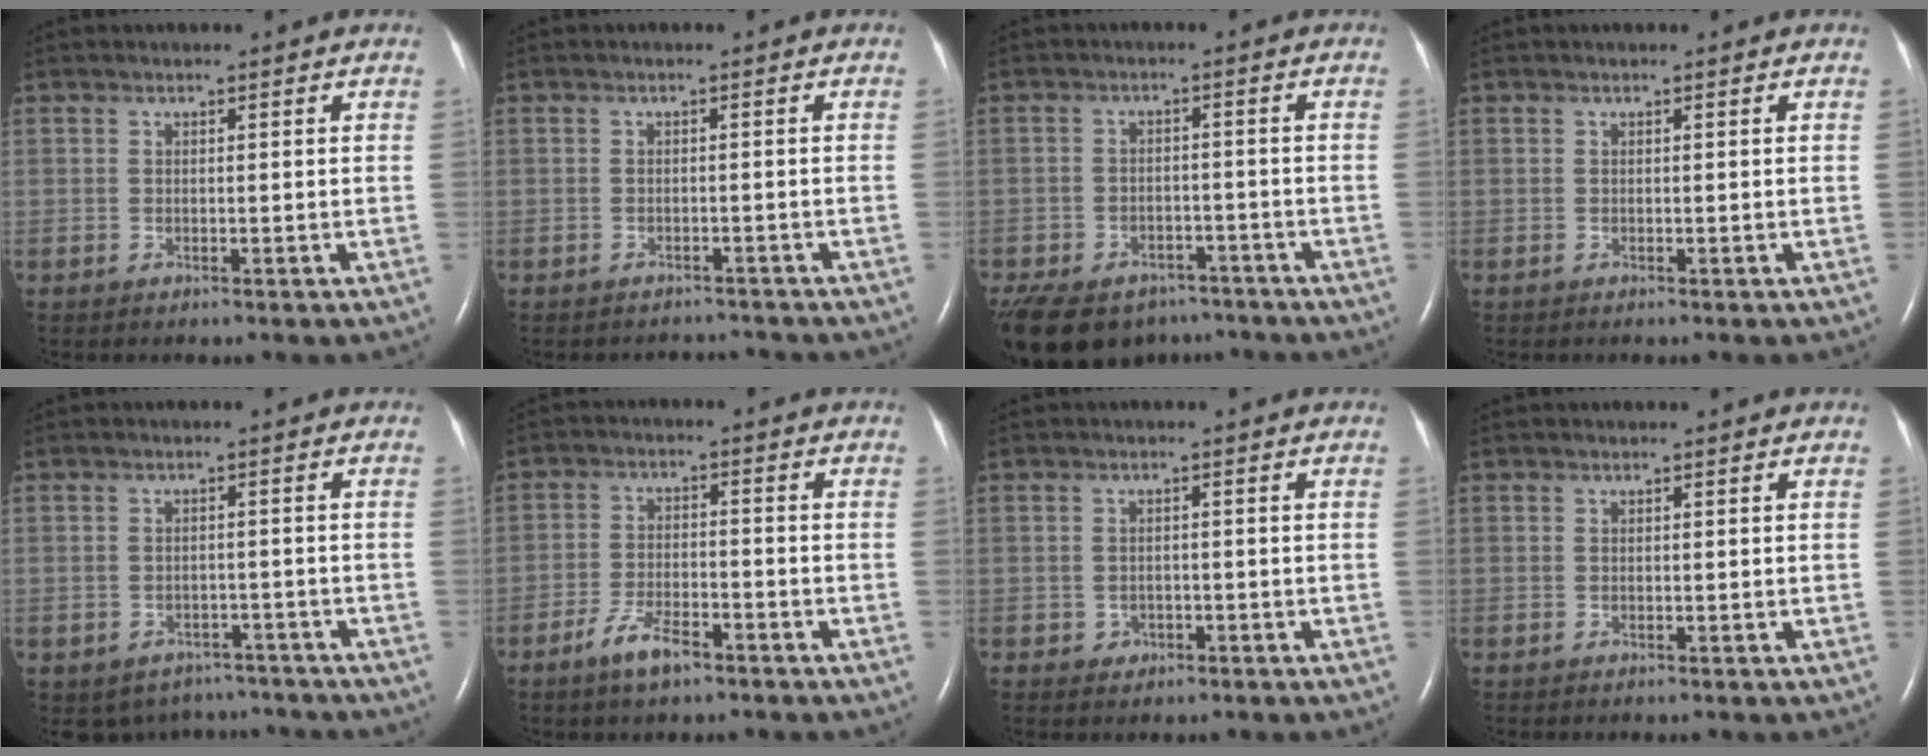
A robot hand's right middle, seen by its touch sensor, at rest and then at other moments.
{"total": 2.5, "force": [-2.4, 0.5, -0.6], "torque": [0.009, -0.005, -0.034]}
{"total": 20.7, "force": [-13.9, 13.0, 8.3], "torque": [-0.264, -0.016, -0.191]}
{"total": 0.0}
{"total": 6.2, "force": [-5.2, 3.4, 0.5], "torque": [-0.001, 0.013, -0.064]}
{"total": 5.7, "force": [-3.8, 1.8, 3.8], "torque": [-0.079, -0.002, -0.068]}
{"total": 1.6, "force": [-0.7, 1.4, 0.3], "torque": [-0.002, 0.007, -0.008]}
{"total": 0.0}